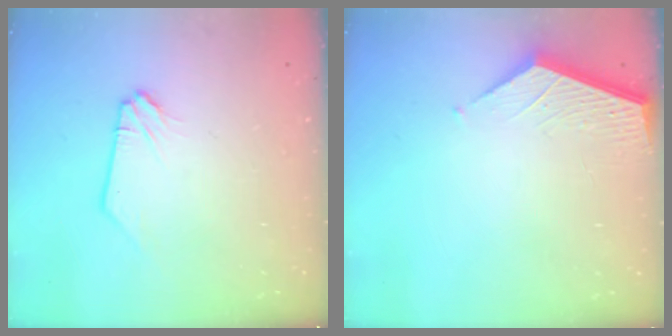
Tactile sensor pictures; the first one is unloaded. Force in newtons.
{"total": 3.8, "press": 3.8, "slide": 0.3}